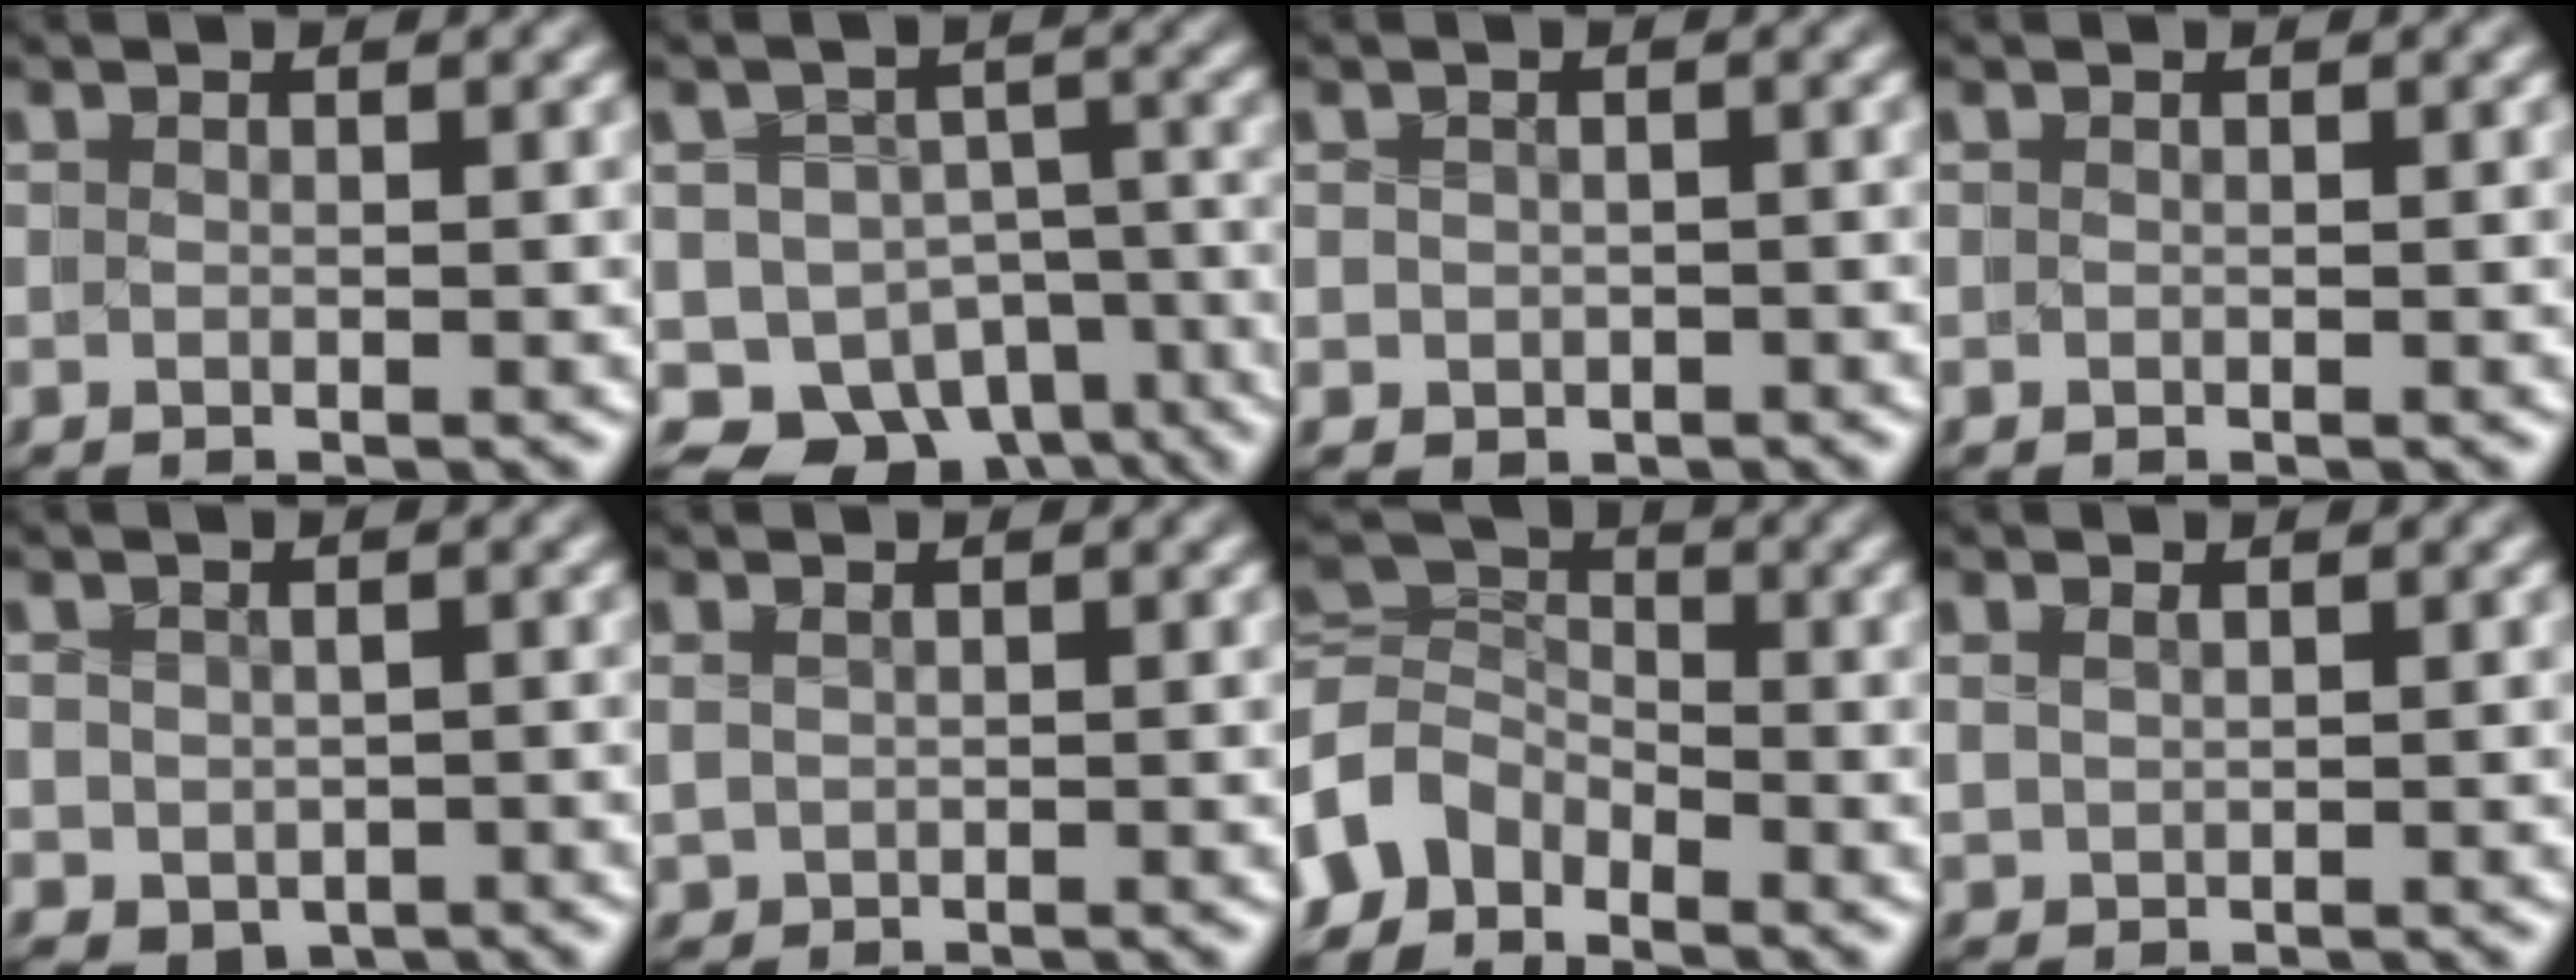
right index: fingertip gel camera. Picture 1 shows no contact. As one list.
[{"total": 13.1, "force": [-6.7, 10.1, 4.8], "torque": [-0.079, -0.060, -0.104]}, {"total": 1.1, "force": [-0.4, 0.9, -0.5], "torque": [0.011, -0.010, -0.004]}, {"total": 0.0}, {"total": 1.6, "force": [-0.6, 1.5, 0.4], "torque": [-0.001, -0.025, 0.005]}, {"total": 0.6, "force": [0.4, -0.1, -0.5], "torque": [0.008, -0.008, 0.017]}, {"total": 7.5, "force": [-0.9, 6.6, 3.5], "torque": [-0.082, -0.021, -0.024]}, {"total": 1.0, "force": [0.7, -0.6, -0.4], "torque": [0.008, -0.005, 0.022]}]